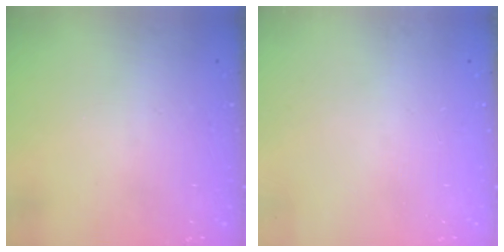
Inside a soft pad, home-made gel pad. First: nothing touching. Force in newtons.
{"total": 0.0}